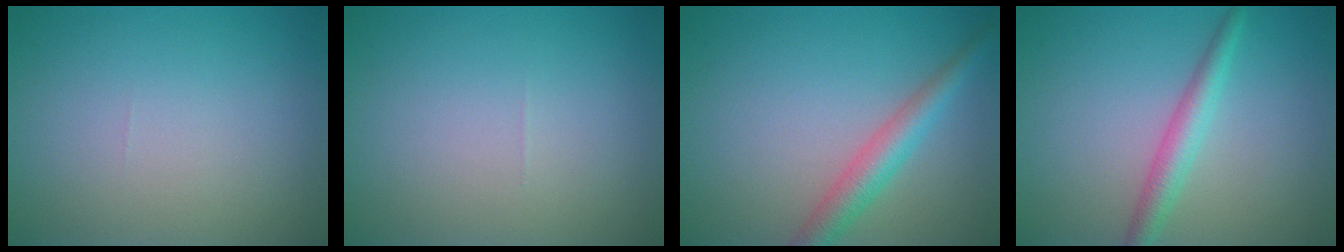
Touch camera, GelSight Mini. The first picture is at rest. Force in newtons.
{"total": 0.0}
{"total": 3.4, "press": 3.4, "slide": 0.1}
{"total": 2.7, "press": 2.7, "slide": 0.1}